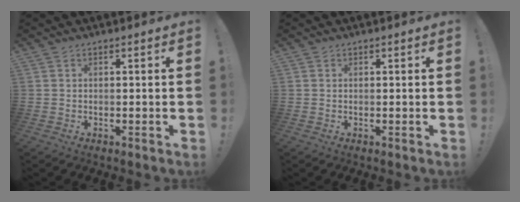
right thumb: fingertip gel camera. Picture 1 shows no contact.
{"total": 0.0}